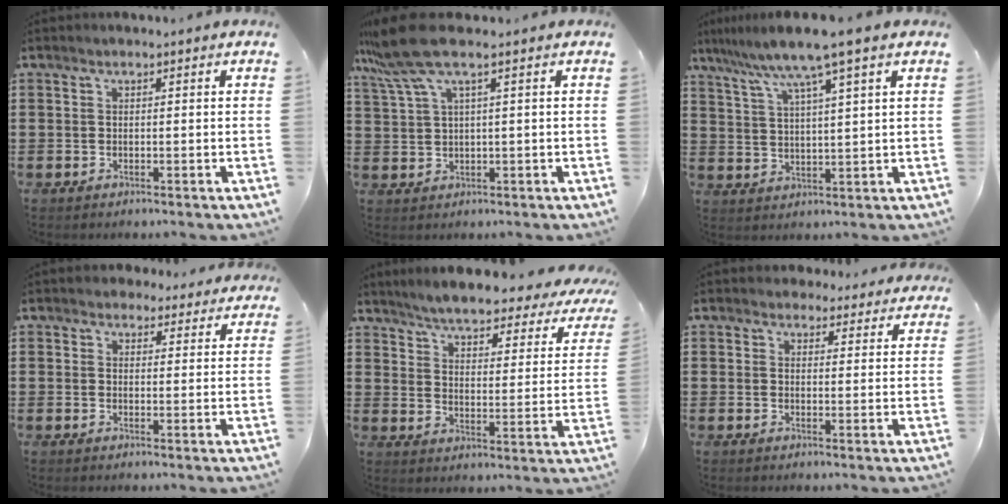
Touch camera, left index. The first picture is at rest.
{"total": 7.0, "force": [3.6, 1.0, 5.9], "torque": [-0.154, -0.015, 0.058]}
{"total": 6.9, "force": [5.0, -0.6, 4.8], "torque": [-0.110, -0.023, 0.078]}
{"total": 3.2, "force": [2.8, 1.4, 0.5], "torque": [-0.020, -0.001, 0.054]}
{"total": 4.6, "force": [4.4, 0.0, 1.3], "torque": [-0.050, -0.037, 0.069]}
{"total": 3.5, "force": [3.2, 1.2, 0.5], "torque": [-0.012, -0.008, 0.059]}